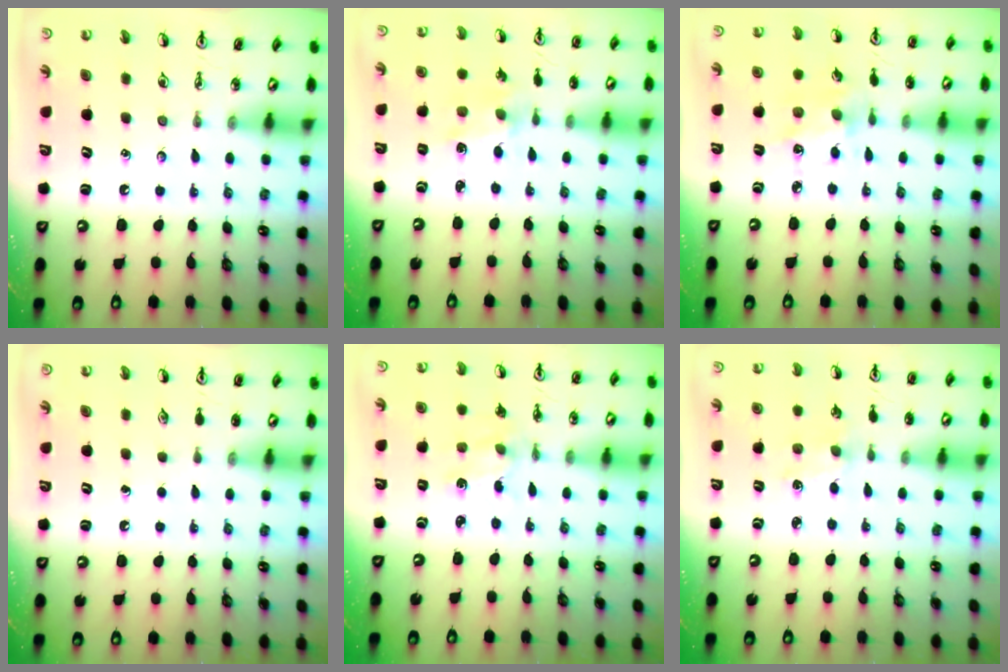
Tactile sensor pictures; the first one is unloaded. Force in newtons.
{"total": 1.5, "press": 1.5, "slide": 0.1}
{"total": 3.5, "press": 3.4, "slide": 0.9}
{"total": 0.0}
{"total": 1.0, "press": 1.0, "slide": 0.2}
{"total": 0.7, "press": 0.7, "slide": 0.2}